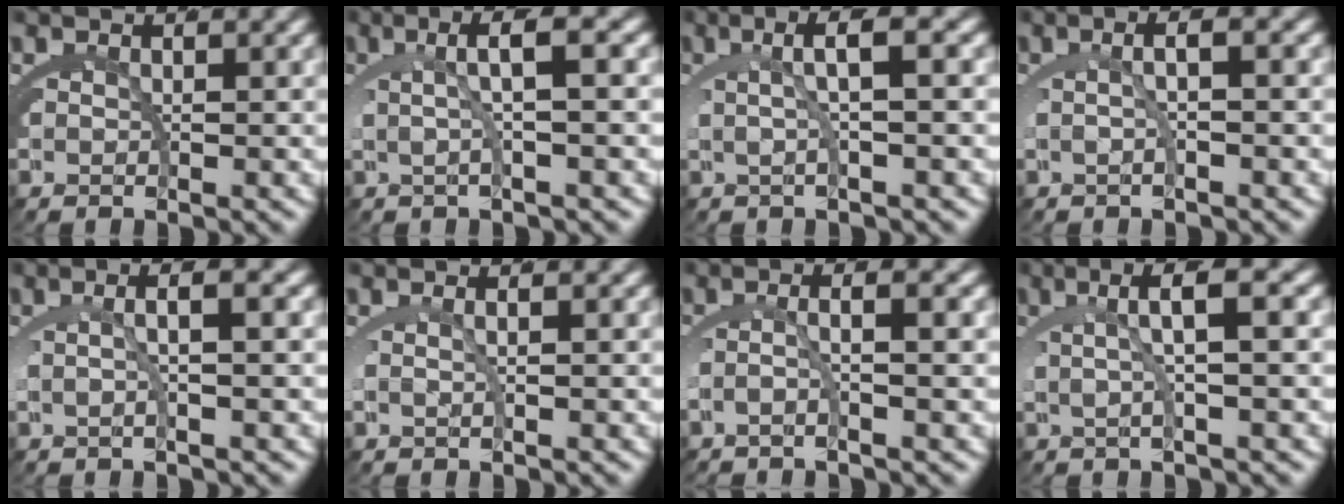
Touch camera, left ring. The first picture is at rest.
{"total": 4.4, "force": [1.4, 0.4, 4.1], "torque": [-0.065, 0.020, 0.016]}
{"total": 4.2, "force": [1.4, 0.5, 4.0], "torque": [-0.061, 0.020, 0.015]}
{"total": 2.5, "force": [0.1, 0.1, 2.5], "torque": [-0.035, 0.010, -0.002]}
{"total": 2.8, "force": [0.1, -0.2, 2.8], "torque": [-0.049, 0.009, 0.002]}
{"total": 1.3, "force": [0.0, -0.1, 1.3], "torque": [-0.034, -0.001, 0.003]}
{"total": 2.5, "force": [-0.7, -0.3, 2.4], "torque": [-0.050, -0.003, -0.010]}
{"total": 4.8, "force": [1.8, 0.5, 4.4], "torque": [-0.070, 0.022, 0.022]}